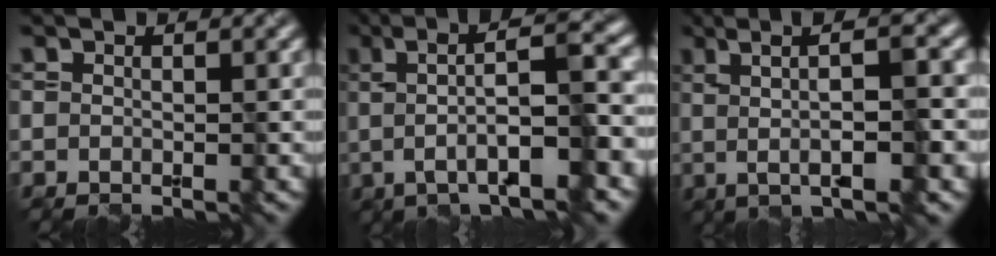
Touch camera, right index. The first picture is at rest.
{"total": 8.5, "force": [-0.3, 1.9, 8.2], "torque": [-0.113, 0.016, -0.002]}
{"total": 6.6, "force": [0.5, 1.2, 6.4], "torque": [-0.093, 0.008, 0.017]}